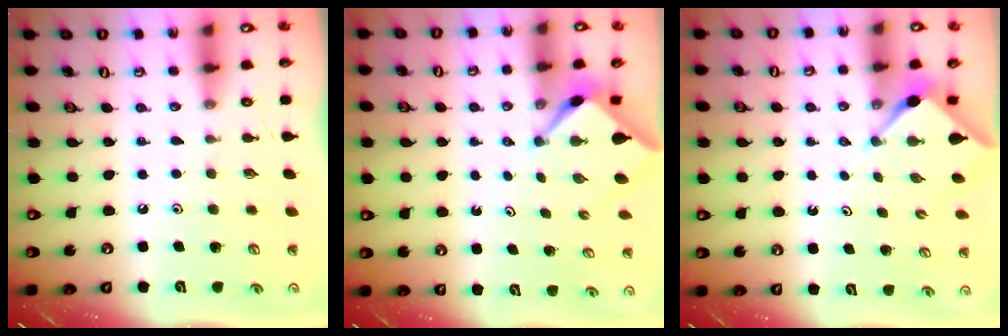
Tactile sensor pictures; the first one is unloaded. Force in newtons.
{"total": 2.6, "press": 2.5, "slide": 0.3}
{"total": 3.1, "press": 3.1, "slide": 0.4}